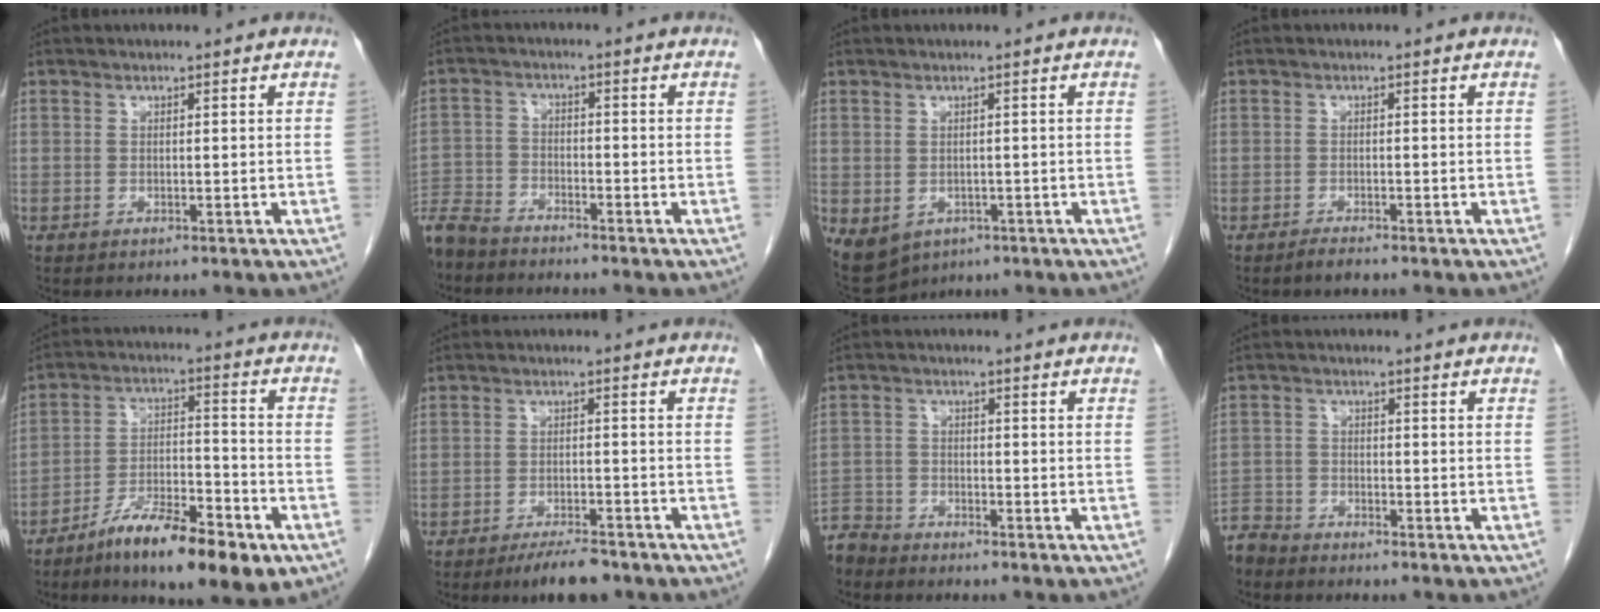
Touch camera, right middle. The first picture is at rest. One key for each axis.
{"total": 7.8, "fx": -7.1, "fy": 2.4, "fz": 2.0, "tx": -0.037, "ty": -0.013, "tz": -0.134}
{"total": 8.4, "fx": -3.8, "fy": 6.5, "fz": 3.7, "tx": -0.081, "ty": -0.001, "tz": -0.044}
{"total": 1.5, "fx": -1.3, "fy": 0.1, "fz": 0.7, "tx": -0.019, "ty": -0.004, "tz": -0.022}
{"total": 13.3, "fx": -8.1, "fy": 2.8, "fz": 10.1, "tx": -0.172, "ty": -0.005, "tz": -0.135}
{"total": 5.5, "fx": -4.5, "fy": 1.2, "fz": 3.0, "tx": -0.049, "ty": -0.005, "tz": -0.072}
{"total": 4.9, "fx": -4.7, "fy": 1.4, "fz": -0.2, "tx": 0.011, "ty": -0.010, "tz": -0.094}
{"total": 4.6, "fx": -4.4, "fy": 1.2, "fz": -0.1, "tx": 0.009, "ty": -0.009, "tz": -0.088}